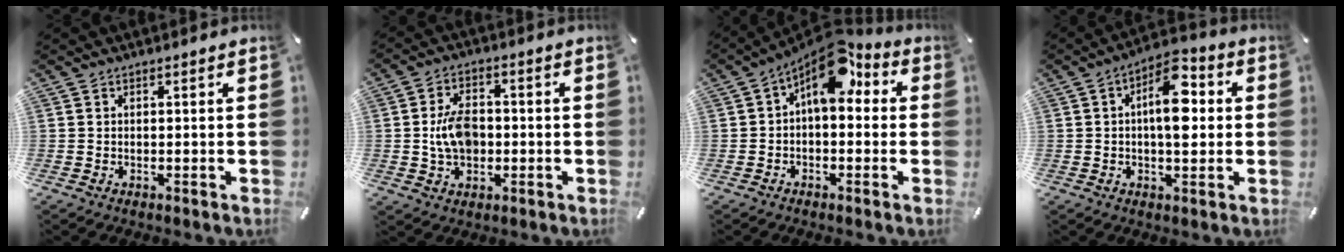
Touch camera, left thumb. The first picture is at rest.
{"total": 8.2, "force": [-0.6, 5.8, 5.8], "torque": [-0.100, 0.007, -0.011]}
{"total": 9.2, "force": [5.3, 4.8, 5.8], "torque": [-0.095, -0.037, 0.097]}
{"total": 11.0, "force": [1.3, 5.3, 9.5], "torque": [-0.139, -0.005, 0.018]}